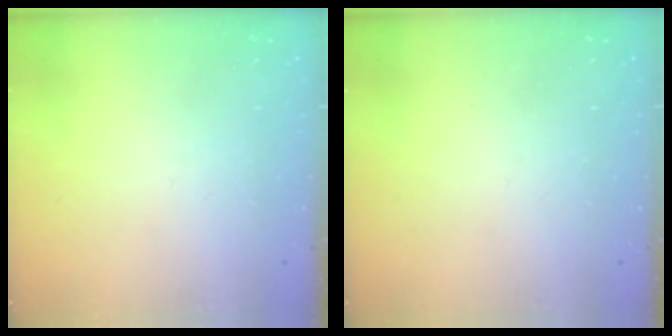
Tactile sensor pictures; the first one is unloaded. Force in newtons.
{"total": 0.0}